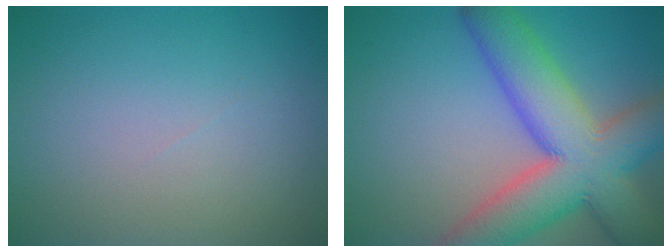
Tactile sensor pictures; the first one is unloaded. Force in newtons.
{"total": 11.8, "press": 11.8, "slide": 0.9}